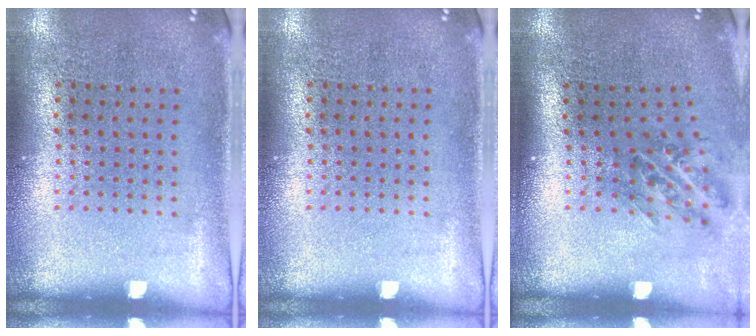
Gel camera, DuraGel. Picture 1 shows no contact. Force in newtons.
{"total": 0.0}
{"total": 1.1, "press": 1.0, "slide": 0.6}